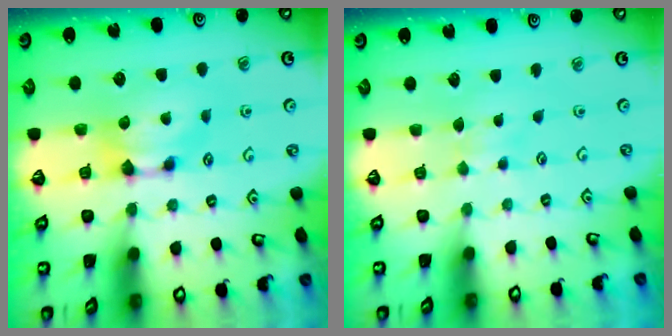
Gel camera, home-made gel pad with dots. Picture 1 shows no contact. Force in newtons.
{"total": 3.5, "press": 3.5, "slide": 0.4}